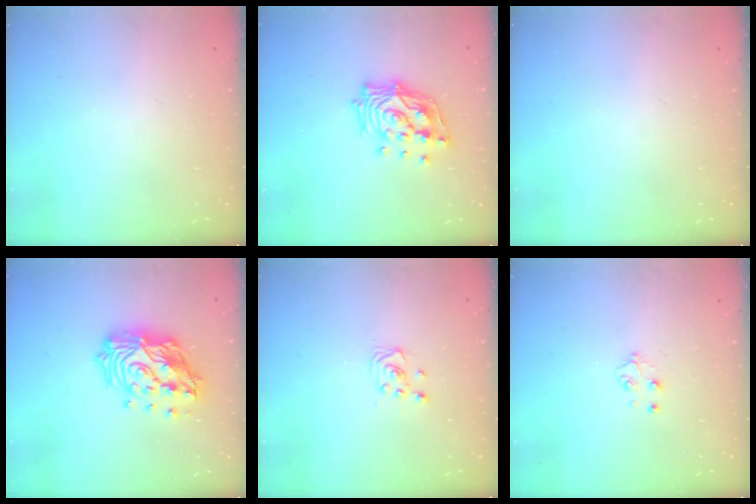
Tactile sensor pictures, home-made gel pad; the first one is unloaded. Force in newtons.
{"total": 14.8, "press": 14.7, "slide": 2.0}
{"total": 0.0}
{"total": 18.6, "press": 18.6, "slide": 1.4}
{"total": 2.2, "press": 2.2, "slide": 0.3}
{"total": 3.4, "press": 3.4, "slide": 0.4}